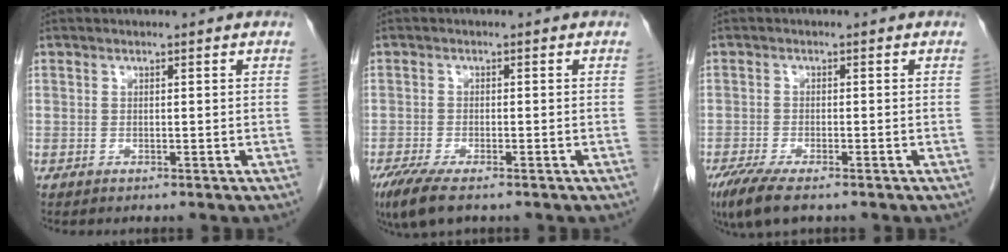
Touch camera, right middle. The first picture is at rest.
{"total": 6.3, "force": [-4.4, 1.6, 4.2], "torque": [-0.077, -0.017, -0.073]}
{"total": 6.6, "force": [-4.7, 1.6, 4.4], "torque": [-0.080, -0.017, -0.079]}